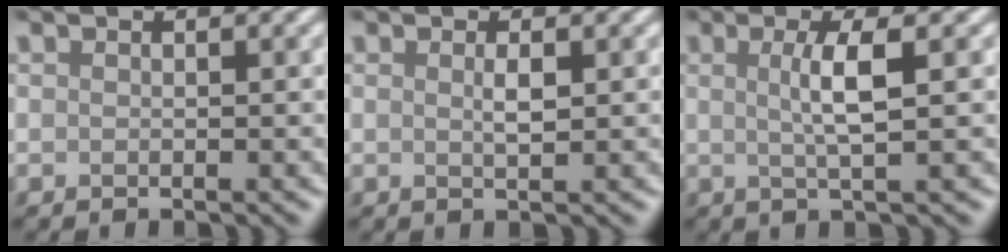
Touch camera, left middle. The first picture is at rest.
{"total": 1.2, "force": [0.3, 0.2, 1.1], "torque": [-0.022, 0.001, 0.005]}
{"total": 3.4, "force": [0.5, 0.7, 3.2], "torque": [-0.056, 0.001, 0.006]}